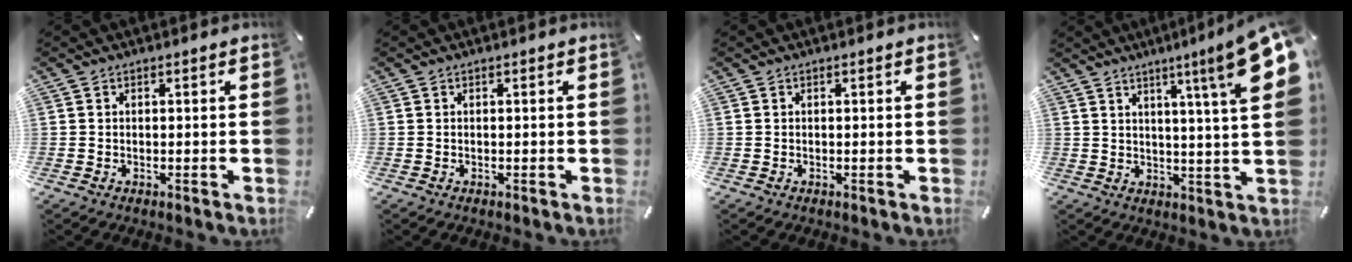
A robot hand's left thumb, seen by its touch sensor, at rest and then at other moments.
{"total": 0.0}
{"total": 0.0}
{"total": 14.6, "force": [6.7, 0.6, 12.9], "torque": [-0.197, -0.039, 0.094]}